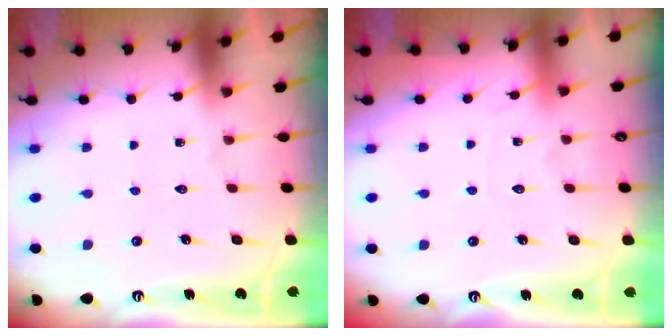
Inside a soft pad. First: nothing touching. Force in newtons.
{"total": 2.7, "press": 2.7, "slide": 0.3}